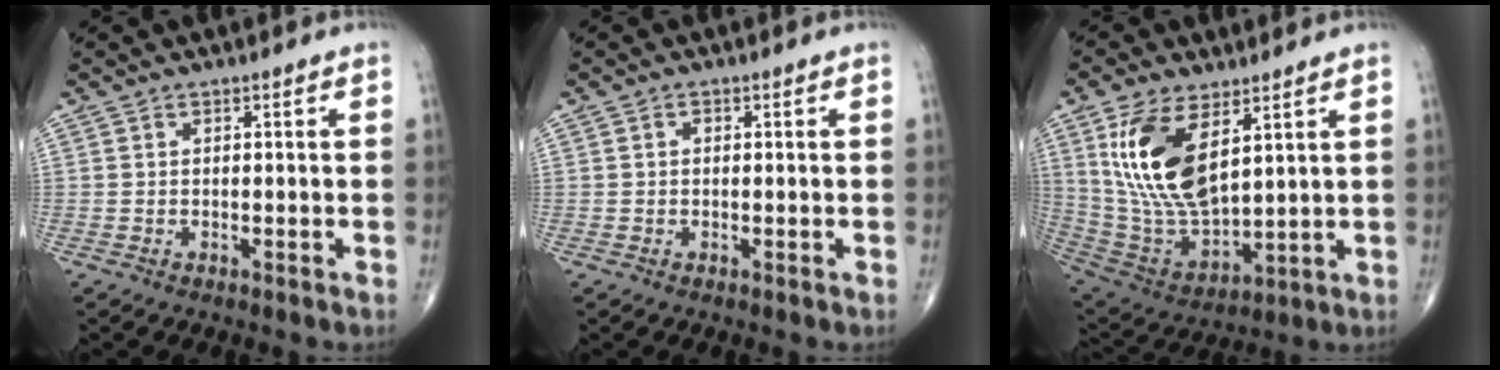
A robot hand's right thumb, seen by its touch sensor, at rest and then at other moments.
{"total": 0.6, "force": [0.1, 0.5, 0.4], "torque": [-0.004, 0.001, 0.000]}
{"total": 17.5, "force": [6.6, 8.4, 13.9], "torque": [-0.260, -0.028, 0.143]}